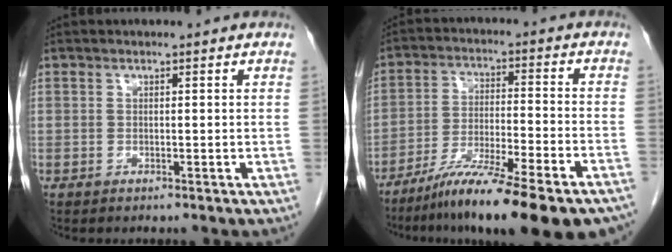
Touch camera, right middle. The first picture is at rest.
{"total": 19.9, "force": [-15.5, 1.3, 12.4], "torque": [-0.150, -0.016, -0.246]}